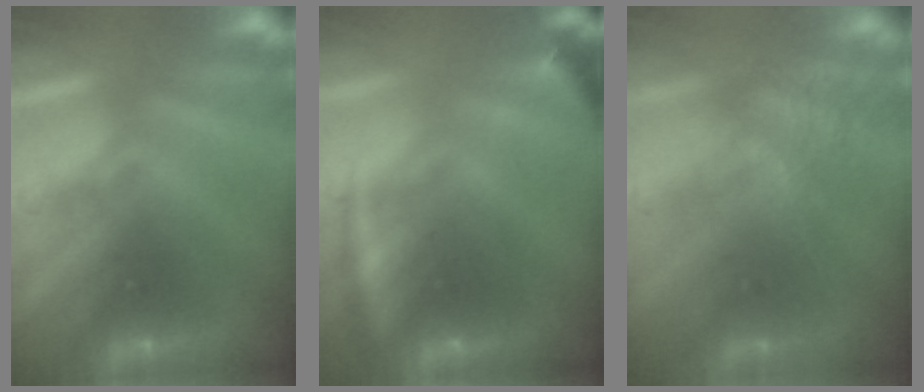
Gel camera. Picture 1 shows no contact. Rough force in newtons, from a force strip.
{"total": 5.7}
{"total": 4.6}